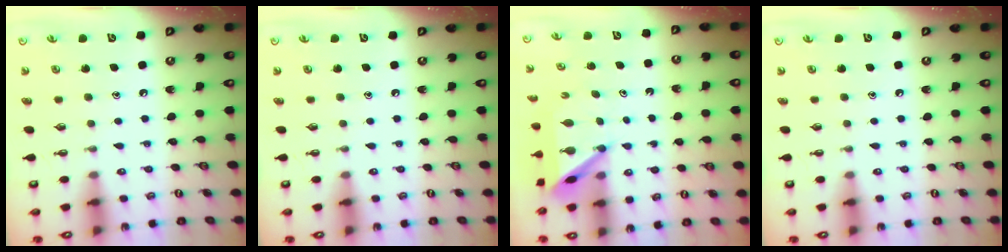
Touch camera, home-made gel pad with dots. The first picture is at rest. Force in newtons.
{"total": 0.0}
{"total": 6.6, "press": 6.6, "slide": 0.4}
{"total": 0.0}